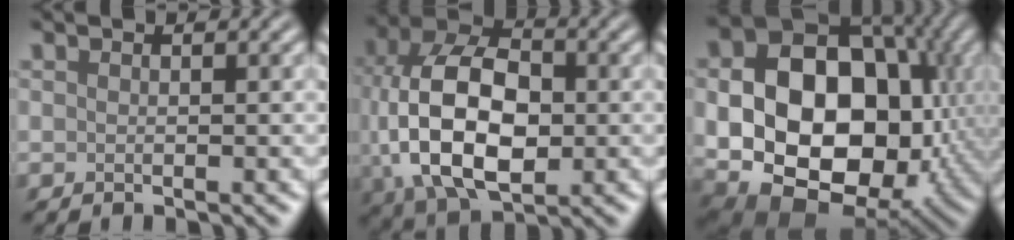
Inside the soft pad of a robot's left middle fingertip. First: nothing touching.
{"total": 13.0, "force": [-0.6, 8.3, 10.0], "torque": [-0.218, -0.004, -0.010]}
{"total": 20.0, "force": [-0.8, 15.4, 12.7], "torque": [-0.213, -0.024, -0.006]}